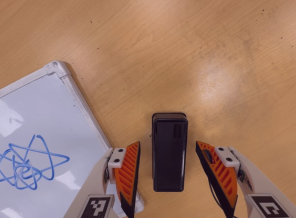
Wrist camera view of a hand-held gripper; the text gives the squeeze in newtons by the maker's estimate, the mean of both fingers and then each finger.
{"total": 0.0}